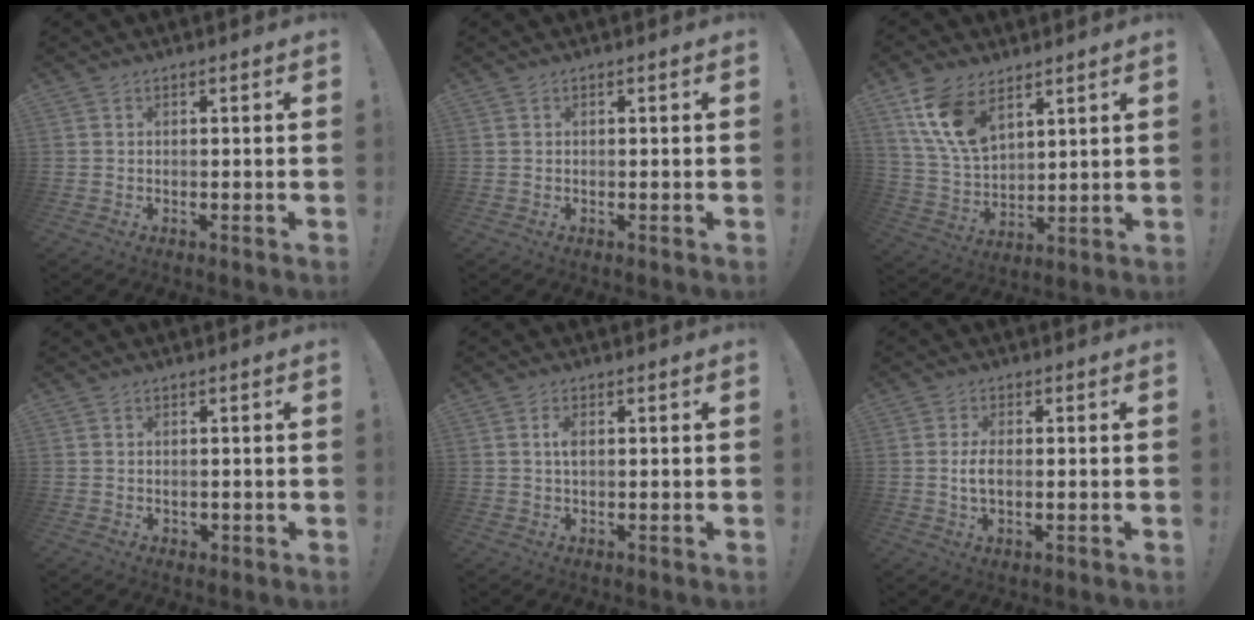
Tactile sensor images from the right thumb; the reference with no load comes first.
{"total": 0.0}
{"total": 13.6, "force": [7.9, 7.6, 8.1], "torque": [-0.164, -0.035, 0.151]}
{"total": 0.9, "force": [-0.1, 0.8, 0.2], "torque": [-0.002, 0.003, -0.002]}
{"total": 2.4, "force": [0.4, 1.1, 2.1], "torque": [-0.031, 0.000, 0.001]}
{"total": 4.1, "force": [-0.4, 1.7, 3.7], "torque": [-0.071, -0.003, -0.013]}